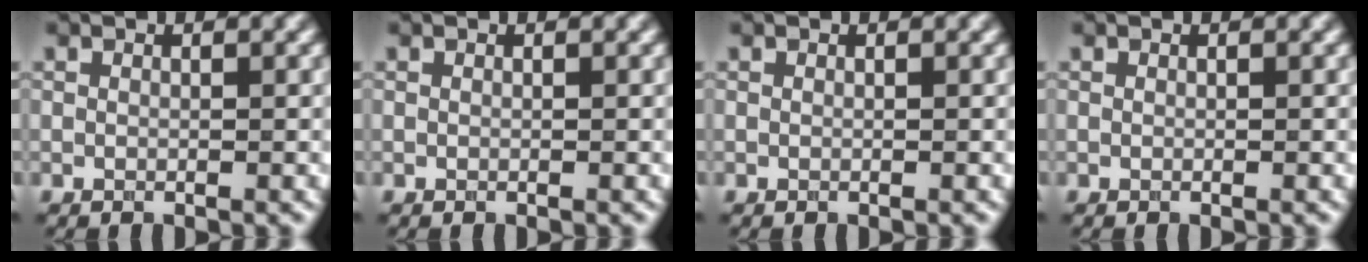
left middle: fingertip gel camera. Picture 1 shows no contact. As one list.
[{"total": 0.0}, {"total": 0.0}, {"total": 0.0}]